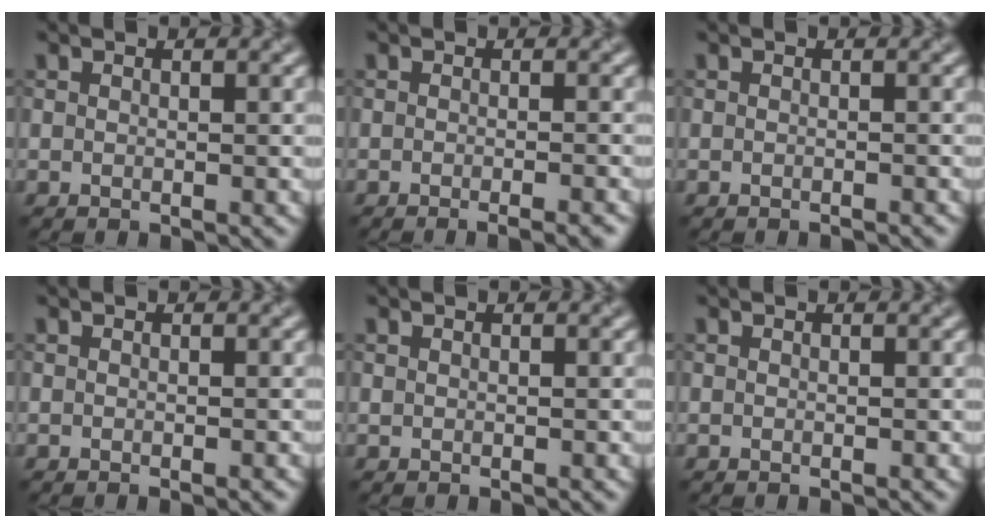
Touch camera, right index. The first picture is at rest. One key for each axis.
{"total": 2.4, "fx": -1.5, "fy": 0.5, "fz": 1.8, "tx": -0.014, "ty": -0.001, "tz": -0.025}
{"total": 0.7, "fx": -0.7, "fy": 0.0, "fz": 0.1, "tx": -0.001, "ty": -0.004, "tz": -0.015}
{"total": 0.6, "fx": -0.4, "fy": 0.0, "fz": 0.4, "tx": -0.006, "ty": -0.001, "tz": -0.007}
{"total": 0.0}
{"total": 0.0}